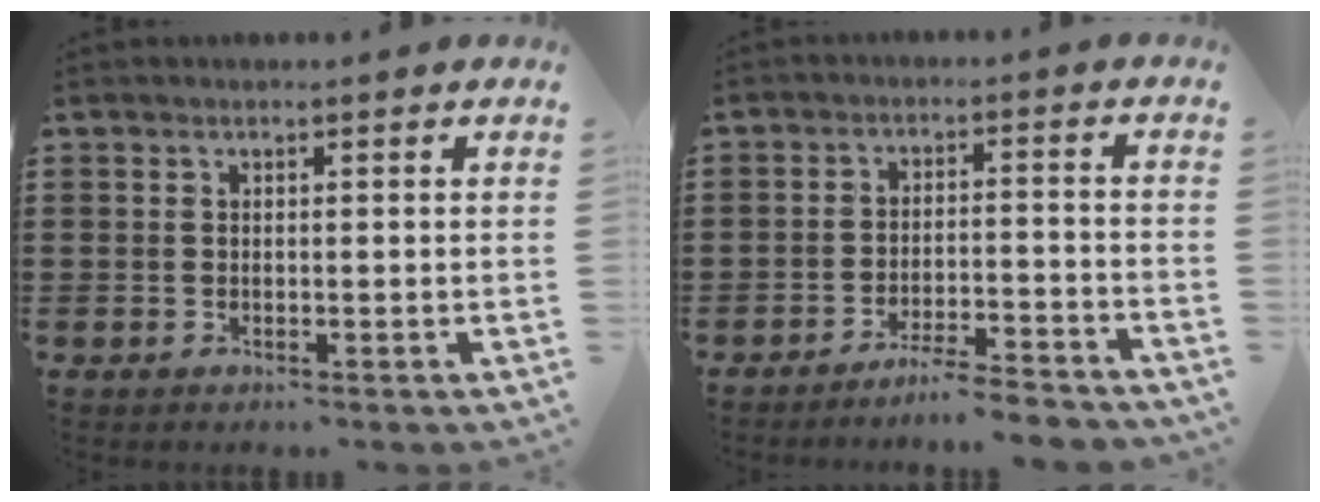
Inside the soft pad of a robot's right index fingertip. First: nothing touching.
{"total": 4.8, "force": [-4.5, -0.2, 1.5], "torque": [-0.026, -0.003, -0.088]}